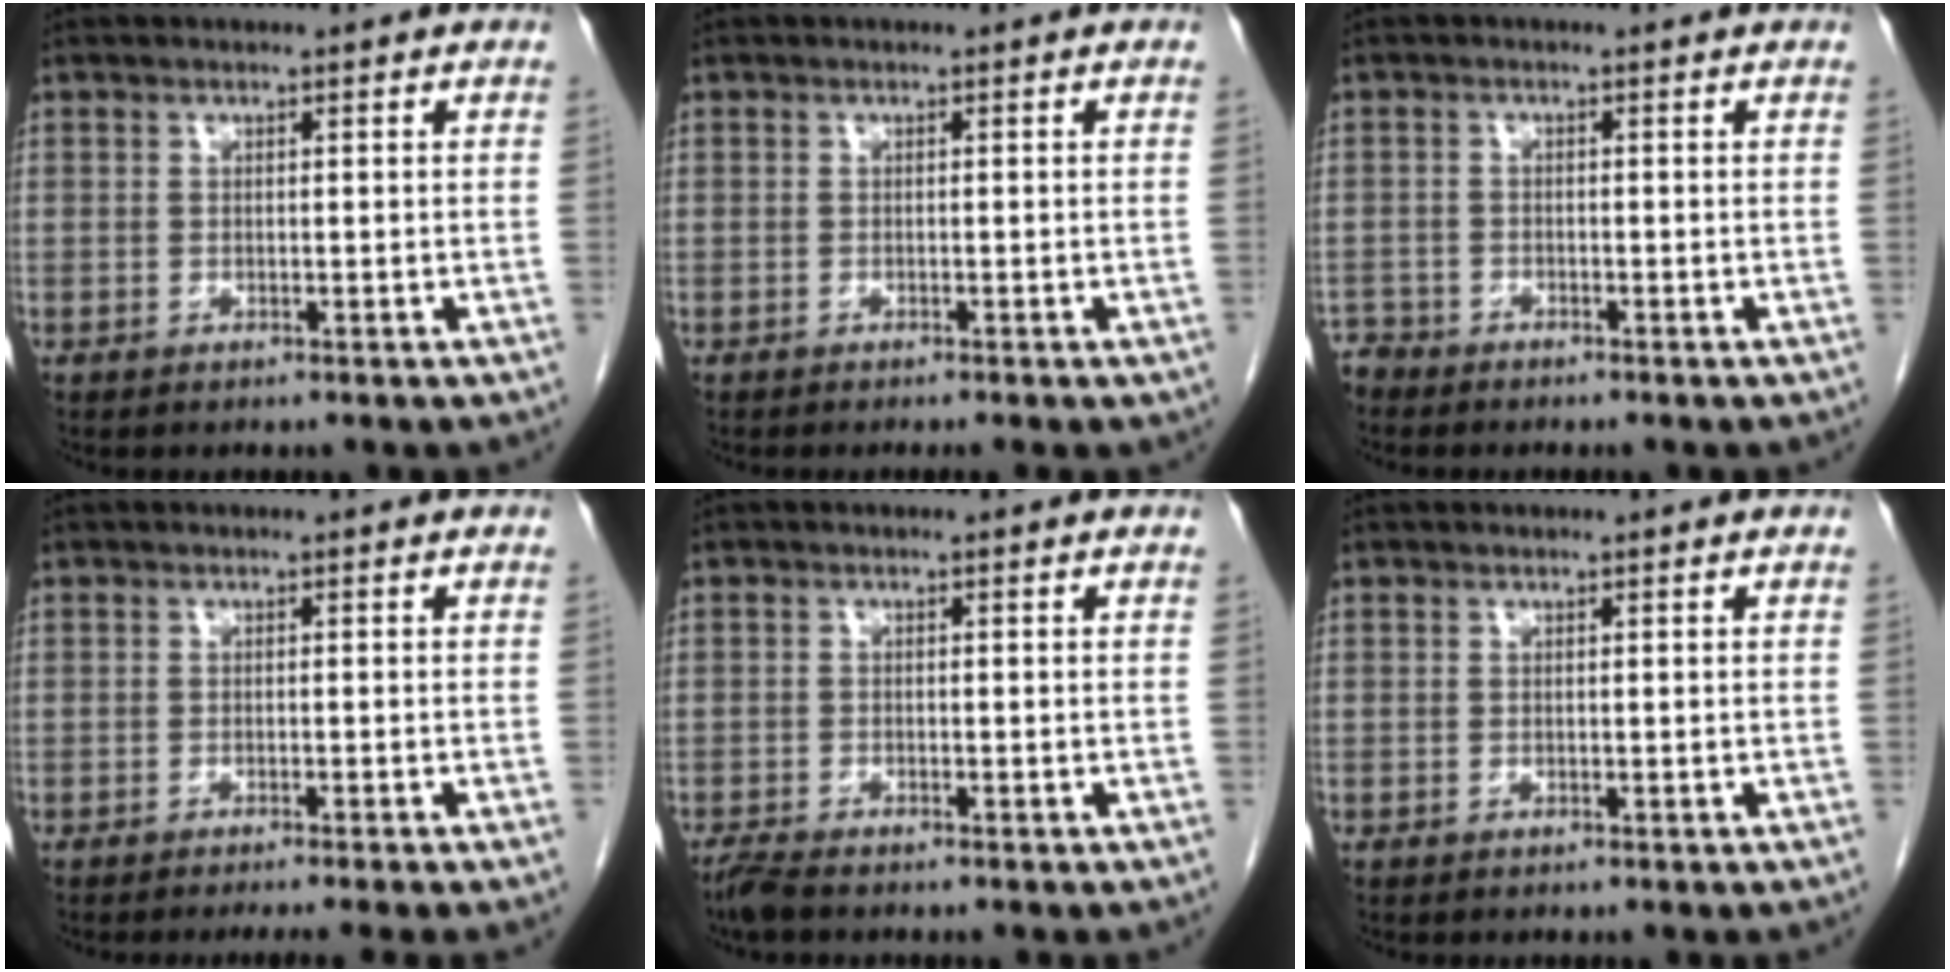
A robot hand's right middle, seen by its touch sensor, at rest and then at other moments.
{"total": 2.7, "force": [-2.0, 0.5, 1.7], "torque": [-0.016, -0.005, -0.023]}
{"total": 2.0, "force": [-1.9, 0.4, -0.2], "torque": [0.012, -0.003, -0.036]}
{"total": 4.9, "force": [-4.0, -0.9, 2.6], "torque": [-0.015, -0.007, -0.055]}
{"total": 2.4, "force": [-2.0, 0.3, 1.1], "torque": [-0.032, -0.008, -0.041]}
{"total": 0.0}